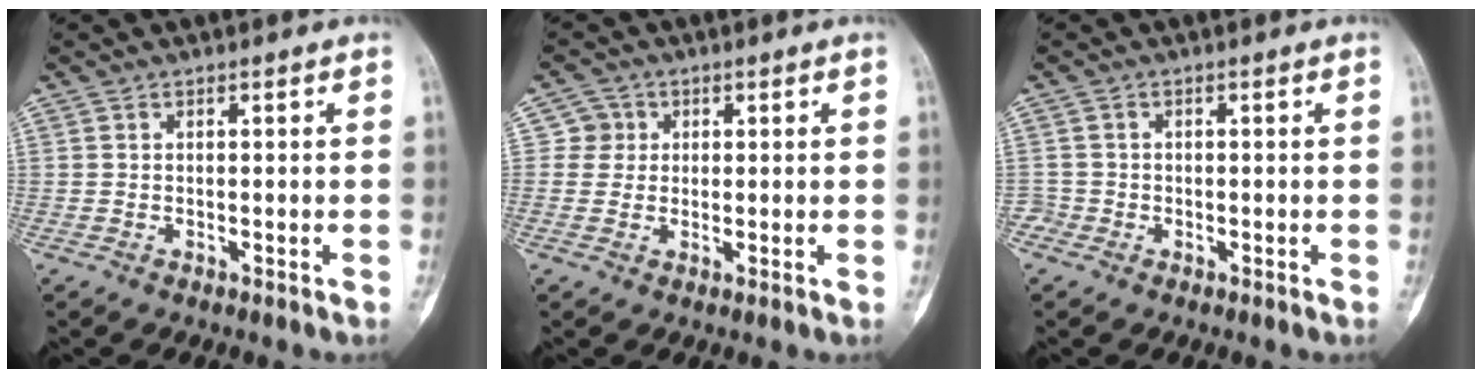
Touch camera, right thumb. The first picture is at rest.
{"total": 3.2, "force": [0.7, 3.2, 0.0], "torque": [0.027, 0.005, 0.004]}
{"total": 1.7, "force": [-0.7, 1.5, -0.3], "torque": [0.019, 0.009, -0.021]}